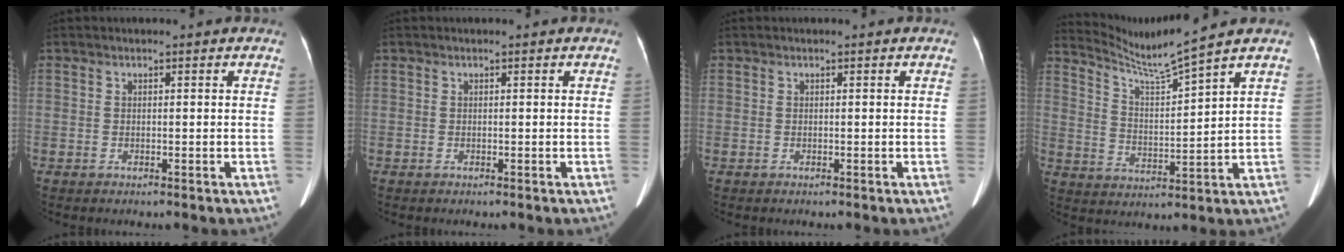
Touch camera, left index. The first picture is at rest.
{"total": 0.0}
{"total": 0.0}
{"total": 8.0, "force": [7.0, -3.1, 2.3], "torque": [-0.056, -0.037, 0.138]}